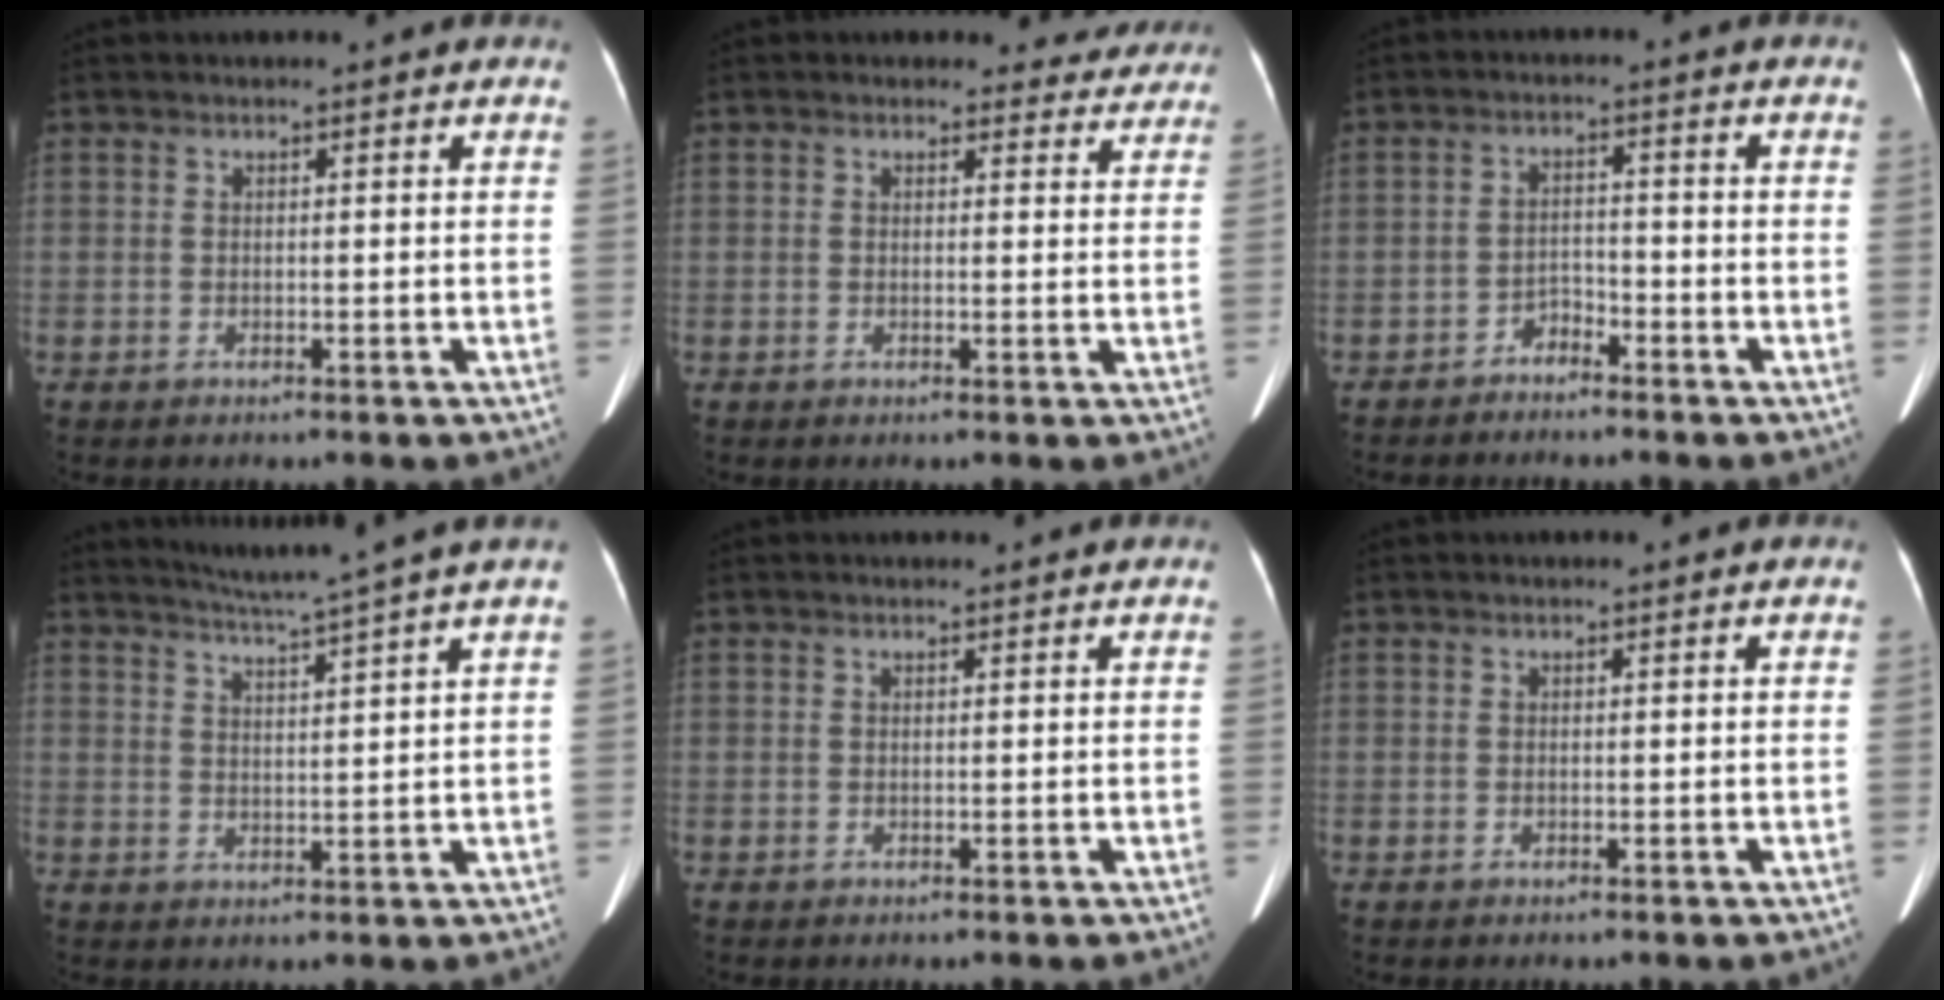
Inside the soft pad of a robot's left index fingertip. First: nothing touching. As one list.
[{"total": 5.1, "force": [4.4, 2.5, -0.2], "torque": [0.023, -0.005, 0.027]}, {"total": 2.6, "force": [-2.3, 1.0, 0.7], "torque": [-0.011, 0.001, -0.040]}, {"total": 7.8, "force": [6.5, -2.1, 3.7], "torque": [-0.061, 0.000, 0.099]}, {"total": 0.6, "force": [0.6, 0.2, 0.1], "torque": [-0.010, 0.008, 0.009]}, {"total": 0.0}]